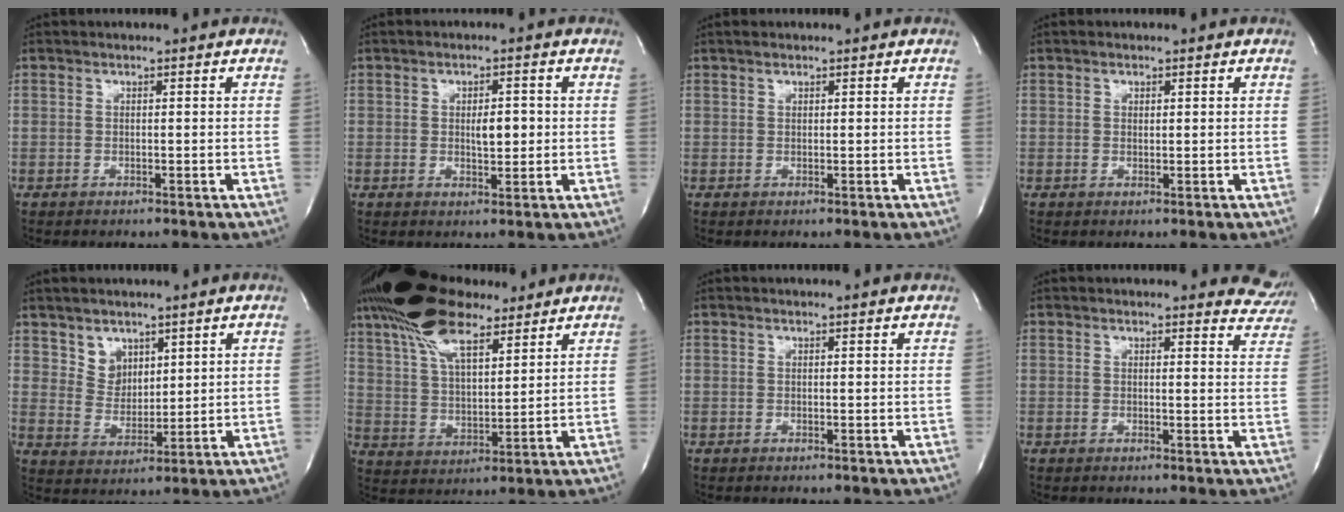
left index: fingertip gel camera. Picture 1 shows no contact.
{"total": 3.3, "force": [-0.1, 1.3, 3.0], "torque": [-0.049, -0.005, 0.000]}
{"total": 0.7, "force": [0.4, 0.4, 0.3], "torque": [-0.008, 0.000, 0.006]}
{"total": 0.6, "force": [0.1, 0.5, 0.4], "torque": [-0.008, -0.007, 0.002]}
{"total": 4.5, "force": [2.7, 3.3, 1.3], "torque": [-0.026, -0.003, 0.059]}
{"total": 15.6, "force": [11.0, 5.4, 9.6], "torque": [-0.197, 0.027, 0.205]}
{"total": 0.9, "force": [0.9, 0.1, 0.2], "torque": [-0.011, -0.001, 0.004]}
{"total": 6.1, "force": [5.9, 1.8, -0.1], "torque": [0.036, -0.033, 0.024]}